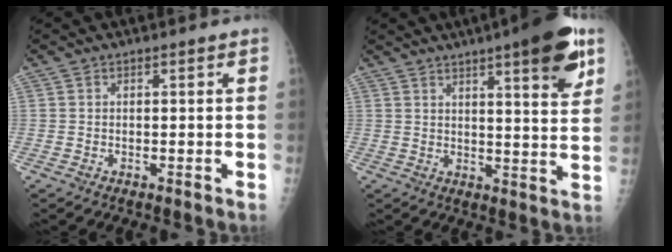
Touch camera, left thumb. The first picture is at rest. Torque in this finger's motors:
{"motor_torque": [1.85, 1.32, 1.06, -0.83, 0.26]}